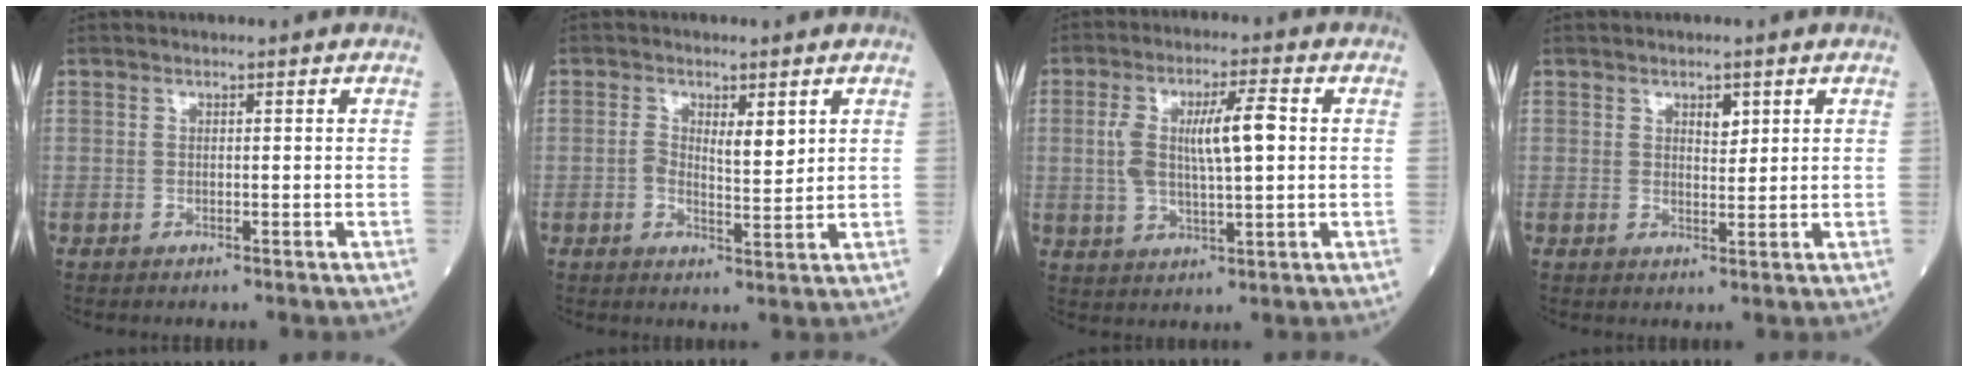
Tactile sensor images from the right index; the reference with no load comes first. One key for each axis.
{"total": 4.0, "fx": 1.2, "fy": 1.5, "fz": 3.5, "tx": -0.058, "ty": 0.001, "tz": 0.021}
{"total": 9.3, "fx": 1.3, "fy": 2.2, "fz": 9.0, "tx": -0.177, "ty": 0.019, "tz": 0.031}
{"total": 2.3, "fx": 1.2, "fy": 1.0, "fz": 1.6, "tx": -0.023, "ty": -0.002, "tz": 0.019}